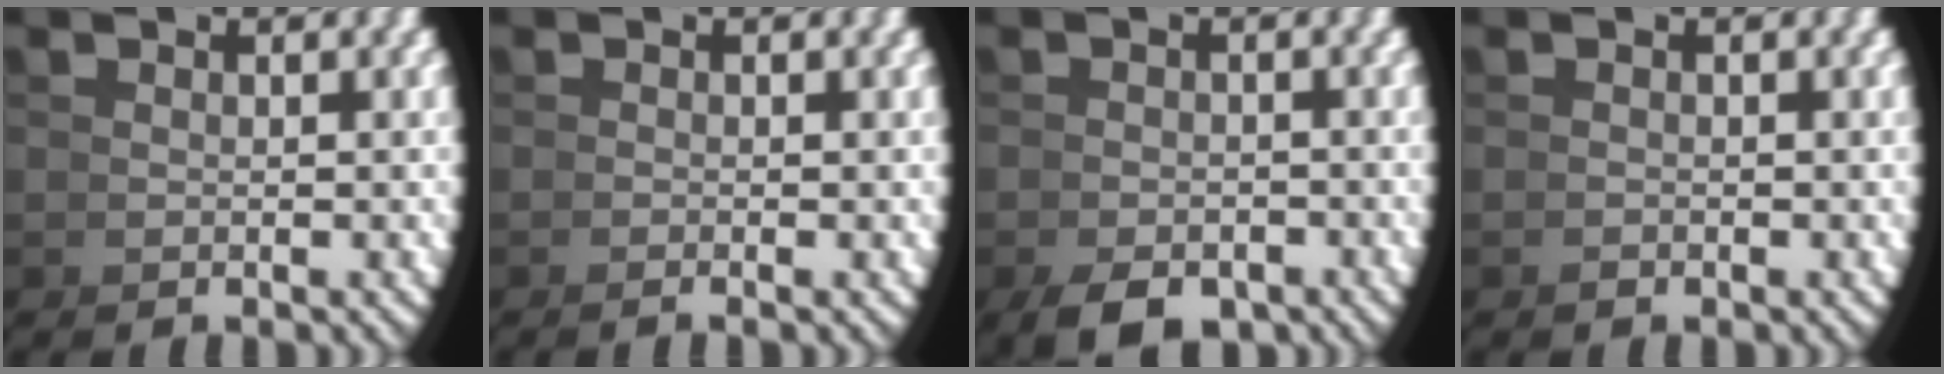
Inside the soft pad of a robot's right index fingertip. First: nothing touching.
{"total": 1.1, "force": [-0.6, -0.9, 0.0], "torque": [0.004, 0.006, -0.016]}
{"total": 2.6, "force": [-2.4, 0.7, 0.8], "torque": [-0.001, -0.012, -0.034]}
{"total": 1.2, "force": [-0.5, -1.0, -0.4], "torque": [0.014, 0.004, -0.012]}